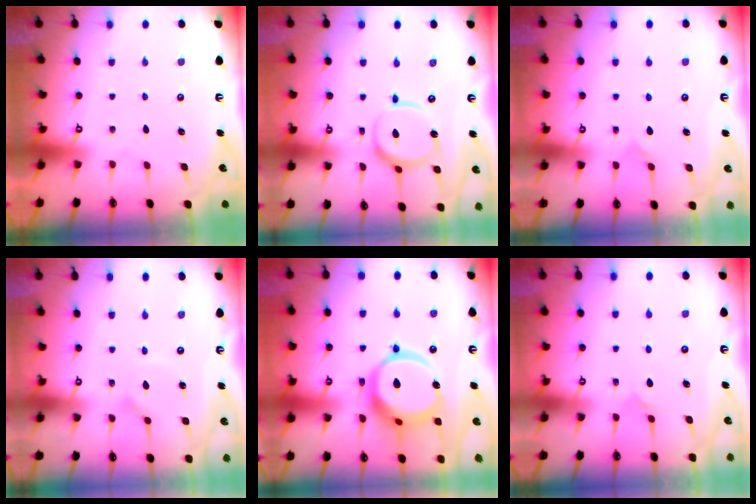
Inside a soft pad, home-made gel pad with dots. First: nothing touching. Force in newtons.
{"total": 14.4, "press": 14.3, "slide": 1.4}
{"total": 4.7, "press": 4.7, "slide": 0.1}
{"total": 2.7, "press": 2.7, "slide": 0.1}
{"total": 19.1, "press": 19.0, "slide": 2.3}
{"total": 5.3, "press": 5.3, "slide": 0.1}